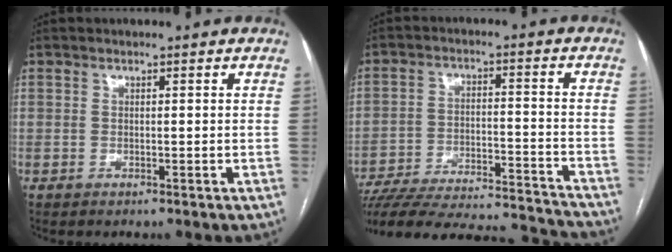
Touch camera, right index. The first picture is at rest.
{"total": 26.4, "force": [-24.7, 2.9, 8.8], "torque": [-0.134, -0.021, -0.346]}